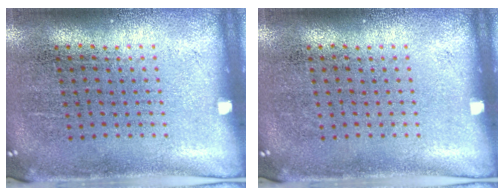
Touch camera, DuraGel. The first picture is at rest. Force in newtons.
{"total": 0.0}